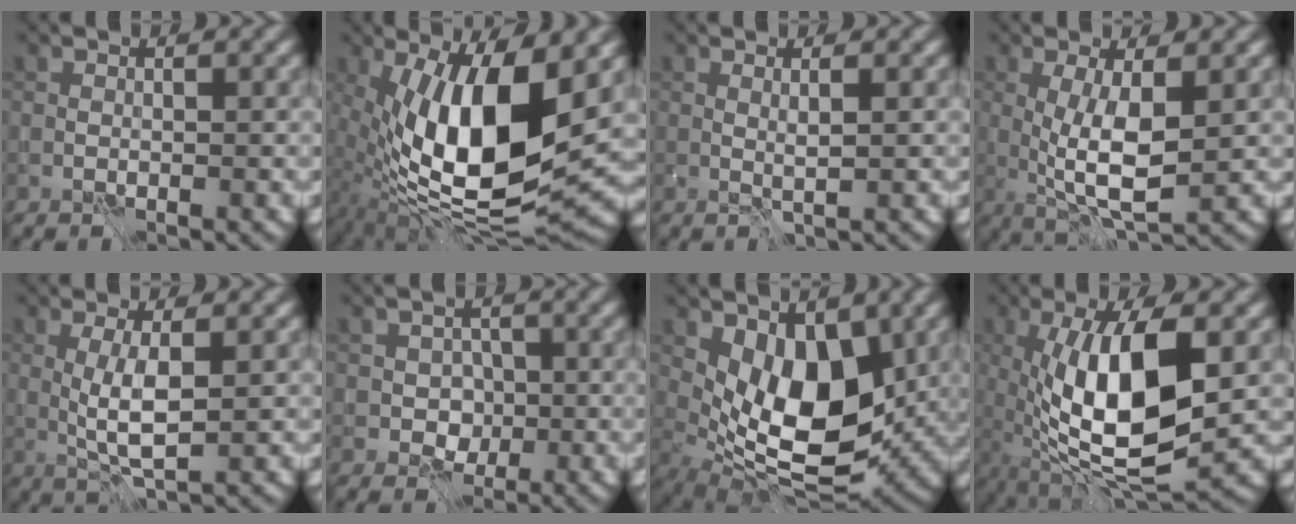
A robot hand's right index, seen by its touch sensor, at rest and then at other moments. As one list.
[{"total": 14.1, "force": [1.3, 5.2, 13.0], "torque": [-0.224, -0.007, 0.017]}, {"total": 0.8, "force": [0.3, -0.3, 0.7], "torque": [-0.013, -0.003, 0.005]}, {"total": 5.5, "force": [0.0, 1.6, 5.3], "torque": [-0.101, -0.011, 0.004]}, {"total": 3.6, "force": [0.0, 0.8, 3.5], "torque": [-0.076, 0.000, 0.000]}, {"total": 3.4, "force": [-0.4, 3.0, 1.4], "torque": [-0.003, 0.002, -0.017]}, {"total": 8.5, "force": [1.3, 4.7, 7.0], "torque": [-0.119, -0.017, 0.024]}, {"total": 11.9, "force": [-0.5, 4.1, 11.2], "torque": [-0.195, -0.005, -0.011]}]